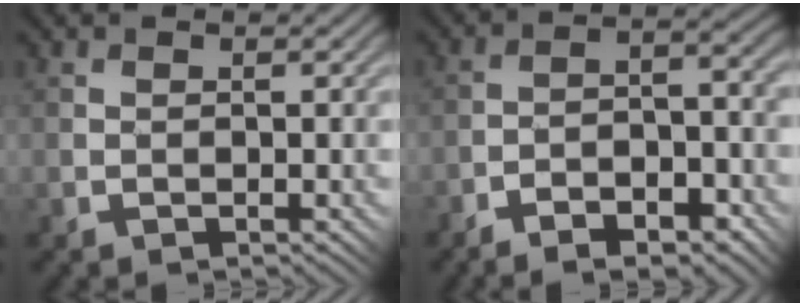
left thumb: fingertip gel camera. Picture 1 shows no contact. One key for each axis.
{"total": 8.9, "fx": -5.5, "fy": 2.9, "fz": 6.4, "tx": -0.102, "ty": -0.001, "tz": -0.090}